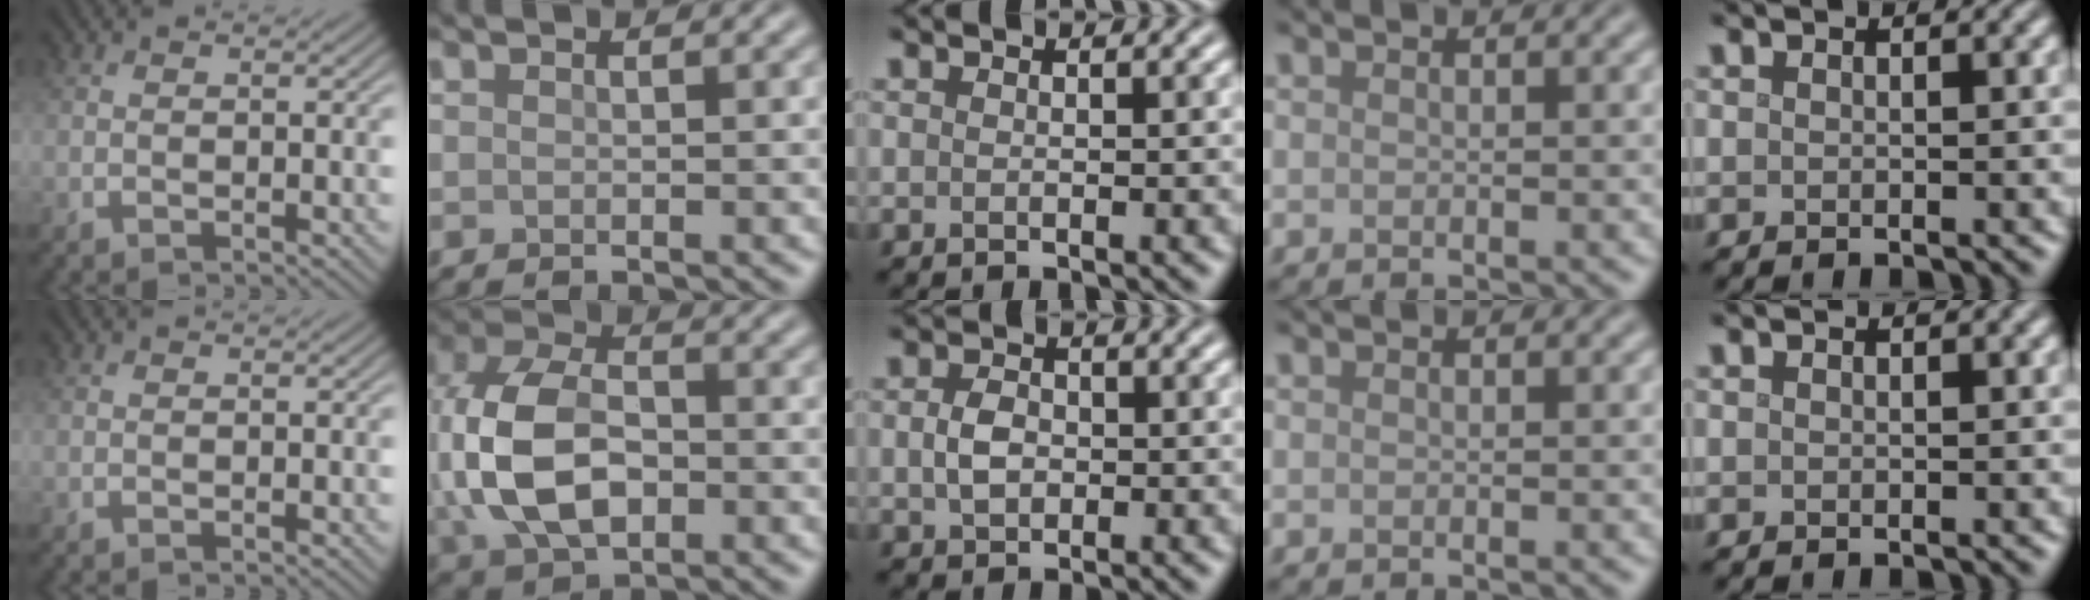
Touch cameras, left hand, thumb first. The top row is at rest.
{"index": {"total": 9.3, "force": [-0.3, 6.0, 7.0], "torque": [-0.166, 0.001, -0.009]}, "middle": {"total": 2.4, "force": [-0.1, 1.8, 1.6], "torque": [-0.038, 0.001, -0.003]}}